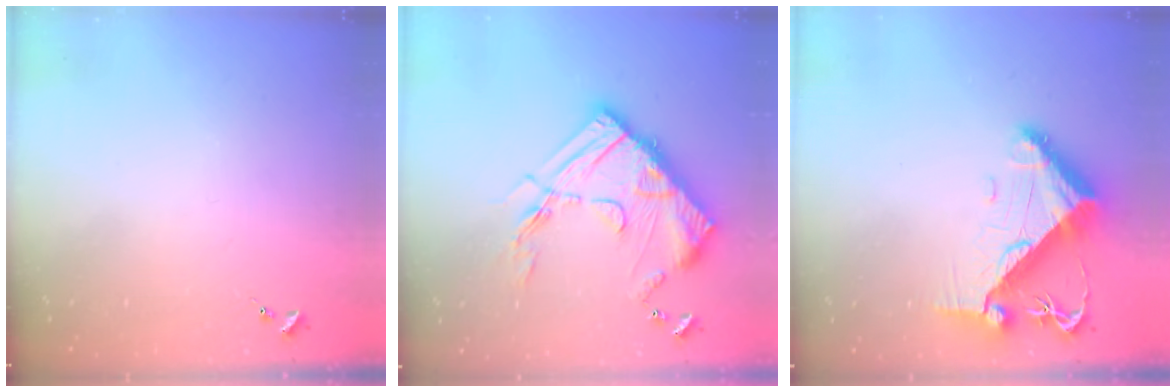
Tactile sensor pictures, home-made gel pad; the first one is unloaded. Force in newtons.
{"total": 21.5, "press": 21.4, "slide": 1.6}
{"total": 11.0, "press": 10.9, "slide": 1.4}